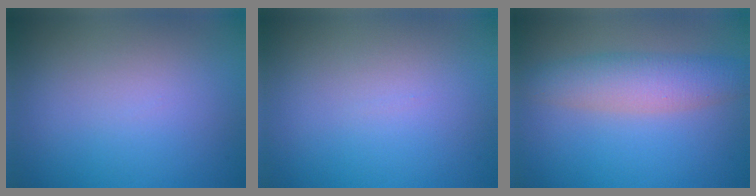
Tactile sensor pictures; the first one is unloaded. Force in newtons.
{"total": 0.0}
{"total": 4.6, "press": 4.6, "slide": 0.1}